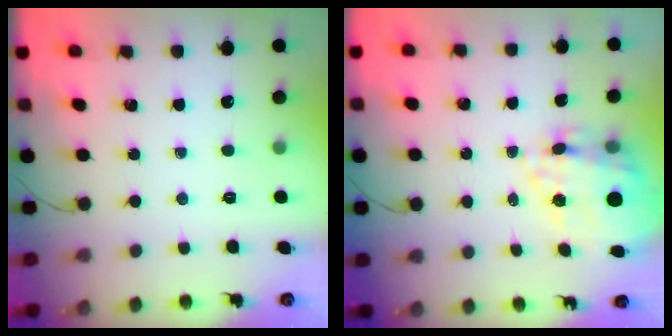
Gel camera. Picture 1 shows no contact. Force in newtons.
{"total": 16.3, "press": 16.0, "slide": 3.4}